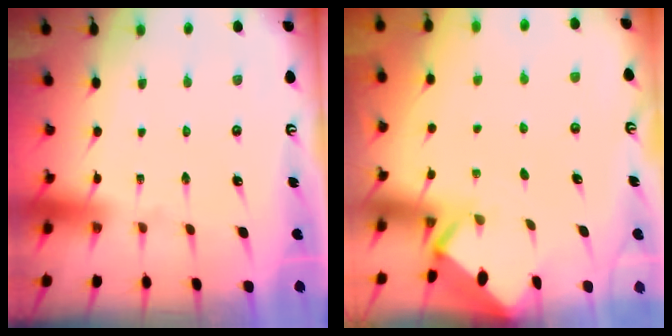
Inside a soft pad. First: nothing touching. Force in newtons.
{"total": 2.2, "press": 2.2, "slide": 0.2}